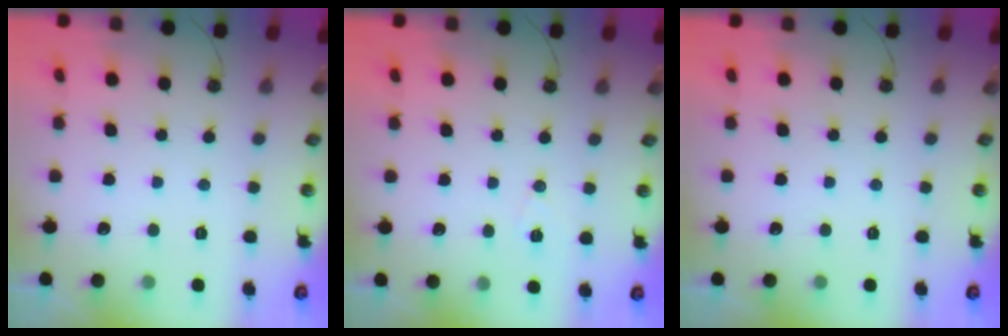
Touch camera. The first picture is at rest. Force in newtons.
{"total": 6.3, "press": 4.4, "slide": 4.5}
{"total": 0.0}